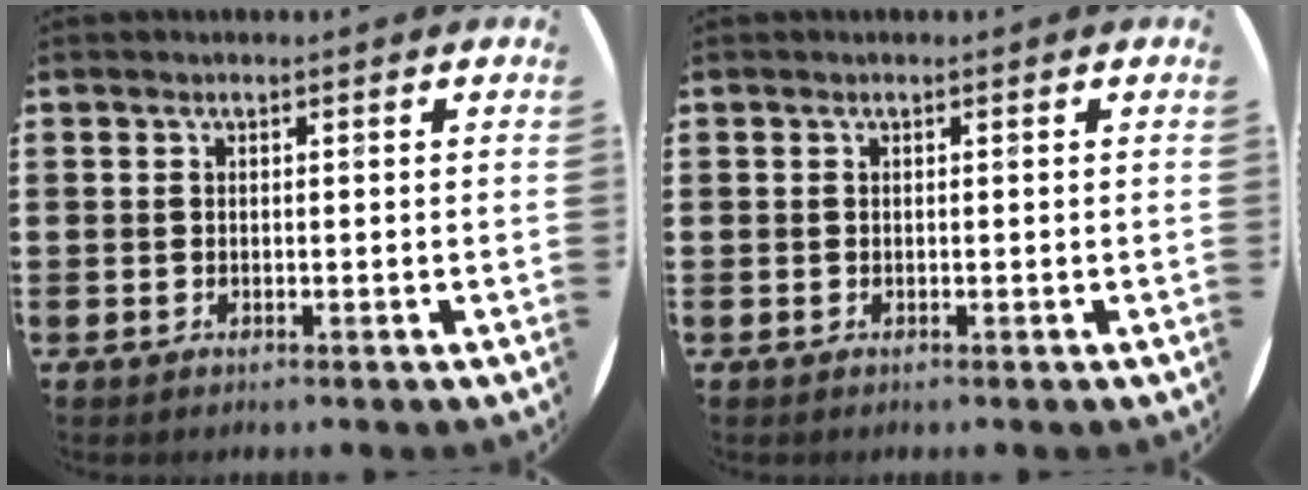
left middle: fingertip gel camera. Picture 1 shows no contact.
{"total": 0.0}